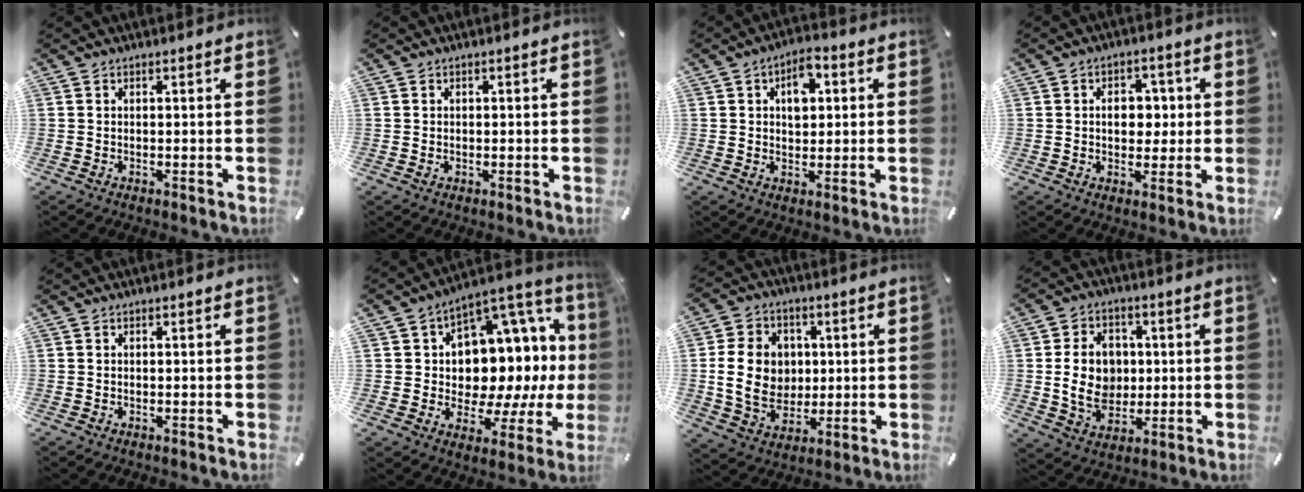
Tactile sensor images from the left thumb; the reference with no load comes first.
{"total": 0.6, "force": [0.0, 0.5, 0.4], "torque": [-0.008, 0.003, -0.002]}
{"total": 6.9, "force": [1.7, 4.6, 4.9], "torque": [-0.061, -0.003, 0.021]}
{"total": 7.3, "force": [0.5, 5.4, 4.9], "torque": [-0.061, 0.000, 0.000]}
{"total": 0.0}
{"total": 14.8, "force": [2.2, 11.5, 9.0], "torque": [-0.104, -0.051, 0.043]}
{"total": 13.3, "force": [1.1, 11.3, 6.9], "torque": [-0.140, 0.011, 0.025]}
{"total": 12.3, "force": [0.7, 9.9, 7.3], "torque": [-0.141, 0.010, 0.013]}